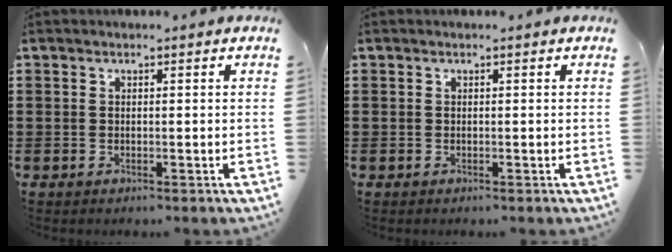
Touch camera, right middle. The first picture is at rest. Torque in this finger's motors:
{"motor_torque": [-1.01, 0.17, -0.49, -0.01]}